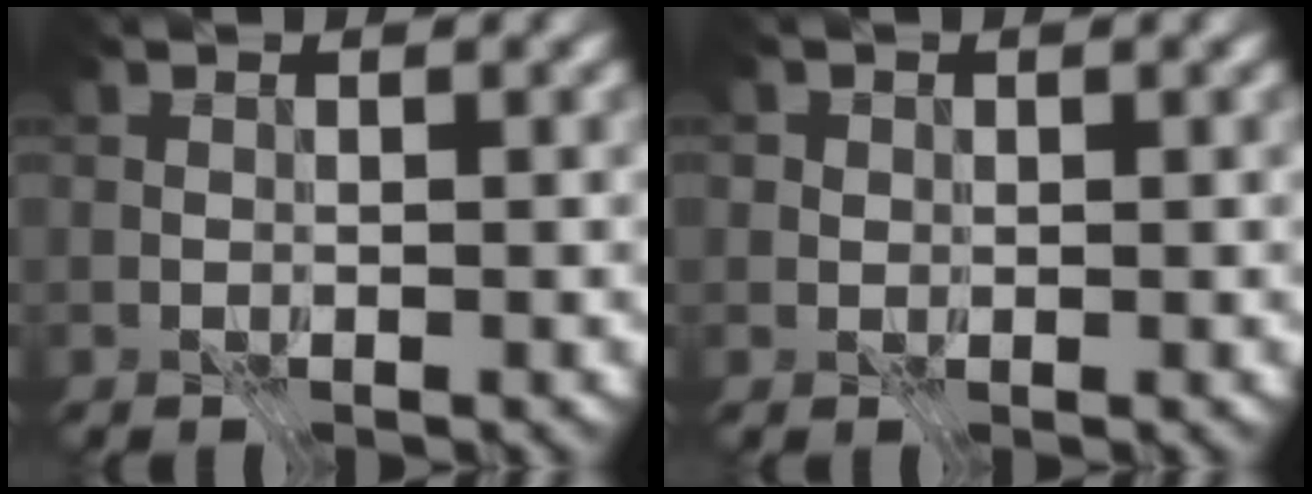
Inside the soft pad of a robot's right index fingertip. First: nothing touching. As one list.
[{"total": 0.8, "force": [0.1, 0.8, 0.0], "torque": [-0.001, -0.004, 0.006]}]